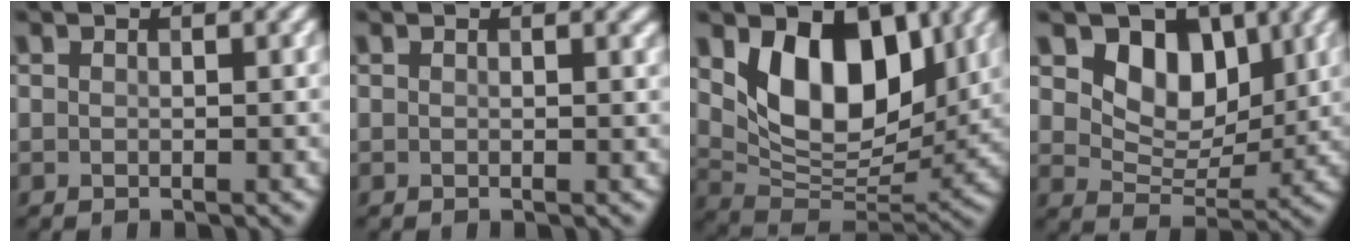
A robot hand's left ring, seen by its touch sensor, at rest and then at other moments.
{"total": 0.6, "force": [0.5, 0.1, 0.4], "torque": [-0.001, 0.003, 0.007]}
{"total": 9.6, "force": [3.2, 5.9, 6.9], "torque": [-0.112, -0.021, 0.054]}
{"total": 5.8, "force": [2.5, 3.9, 3.4], "torque": [-0.058, -0.013, 0.034]}